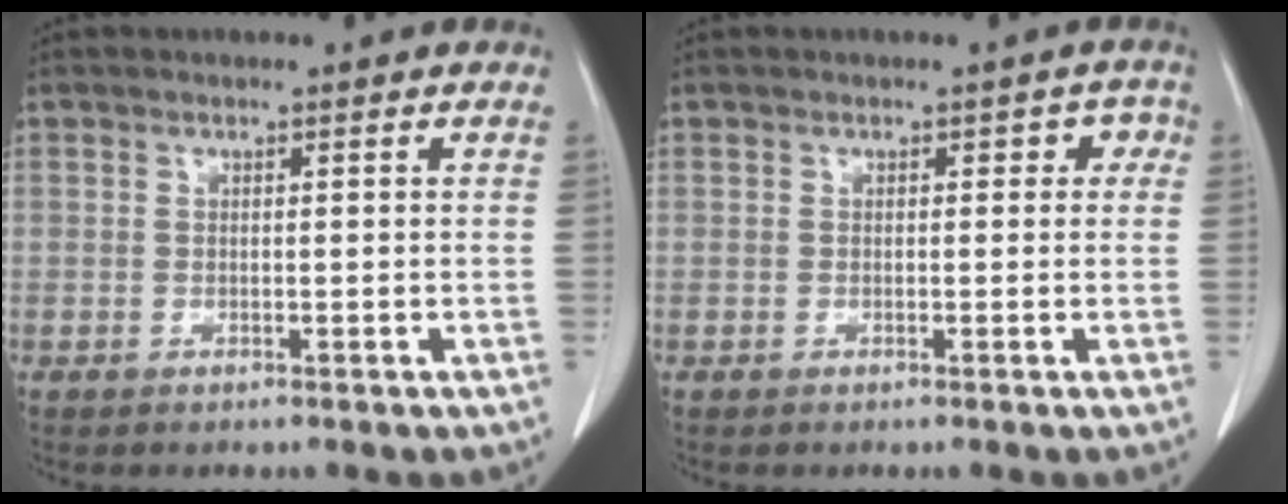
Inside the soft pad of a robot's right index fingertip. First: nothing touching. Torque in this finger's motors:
{"motor_torque": [0.02, -0.01, 0.00, 0.00]}